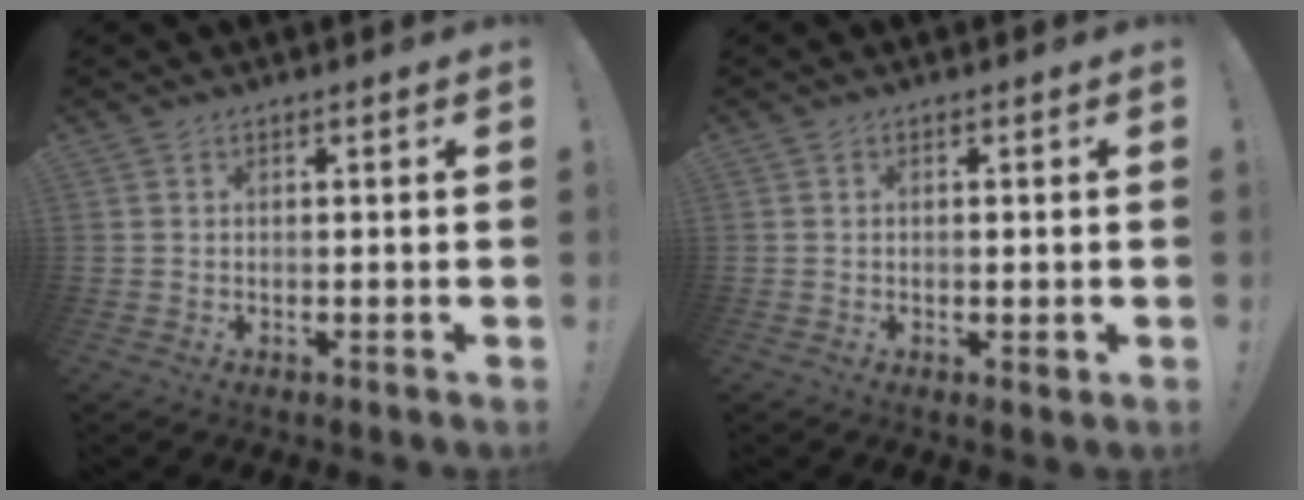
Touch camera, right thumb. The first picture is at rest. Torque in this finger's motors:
{"motor_torque": [0.00, -0.13, -0.06, 0.24, 0.04]}